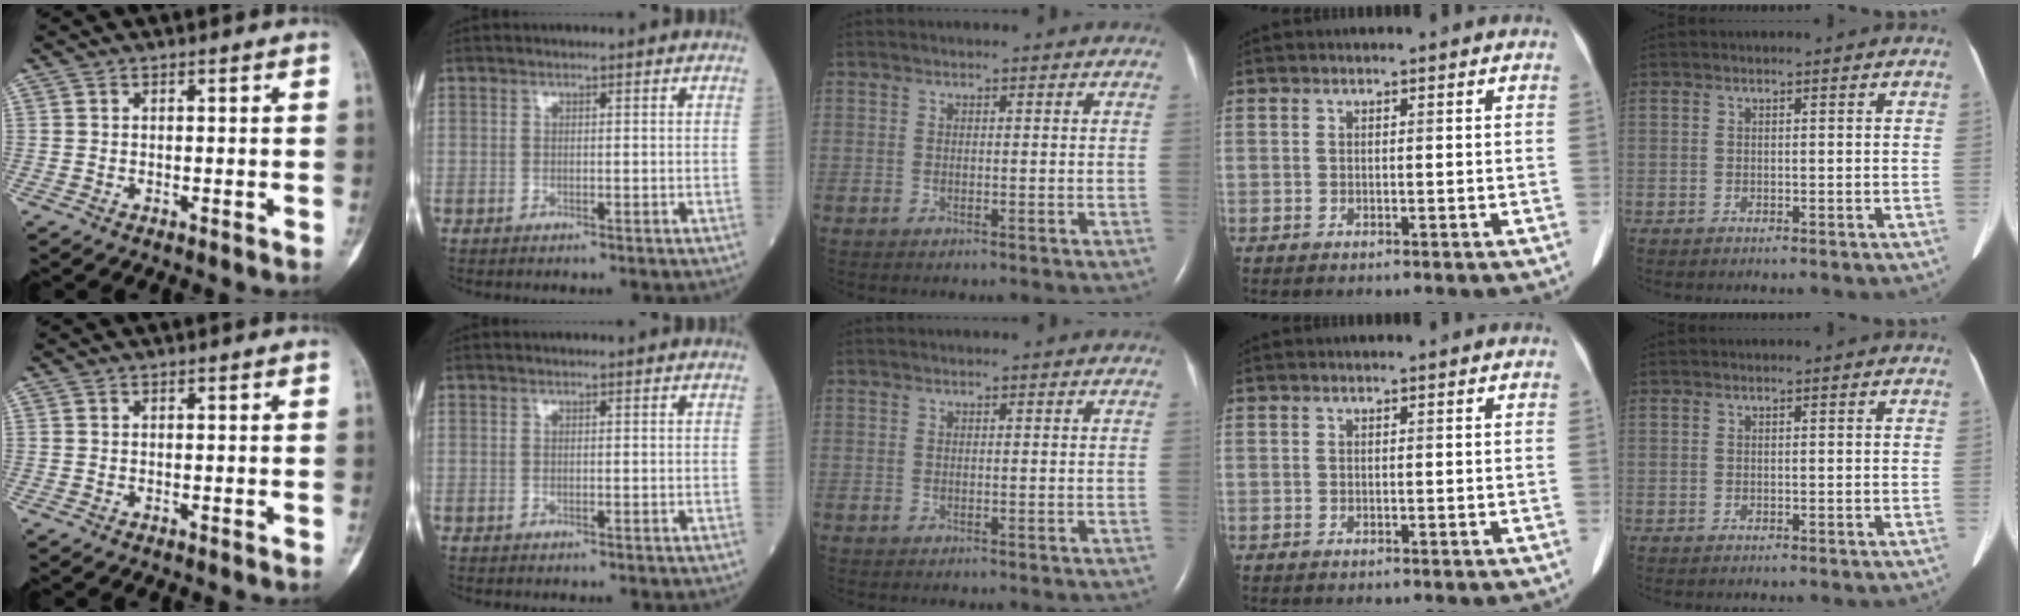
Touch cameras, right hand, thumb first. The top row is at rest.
{}